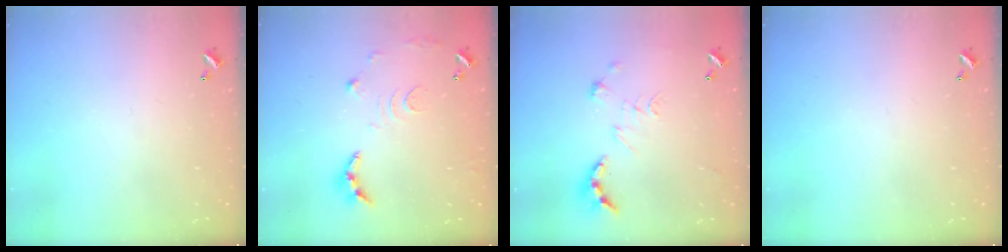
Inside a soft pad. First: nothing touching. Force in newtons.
{"total": 11.1, "press": 11.0, "slide": 1.0}
{"total": 2.4, "press": 1.9, "slide": 1.5}
{"total": 0.0}